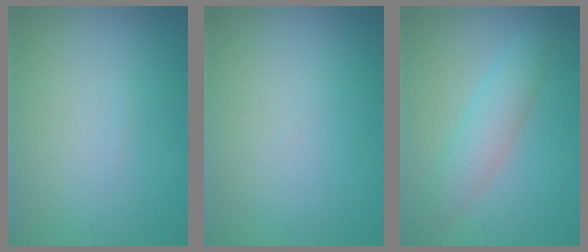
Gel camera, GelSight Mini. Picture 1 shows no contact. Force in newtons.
{"total": 0.0}
{"total": 3.7, "press": 3.7, "slide": 0.1}